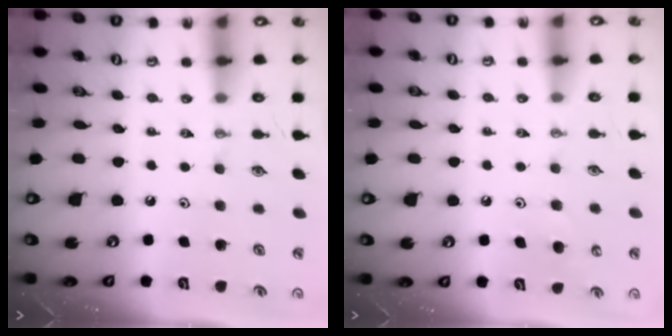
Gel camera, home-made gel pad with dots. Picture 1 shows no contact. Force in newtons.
{"total": 6.0, "press": 5.9, "slide": 0.5}